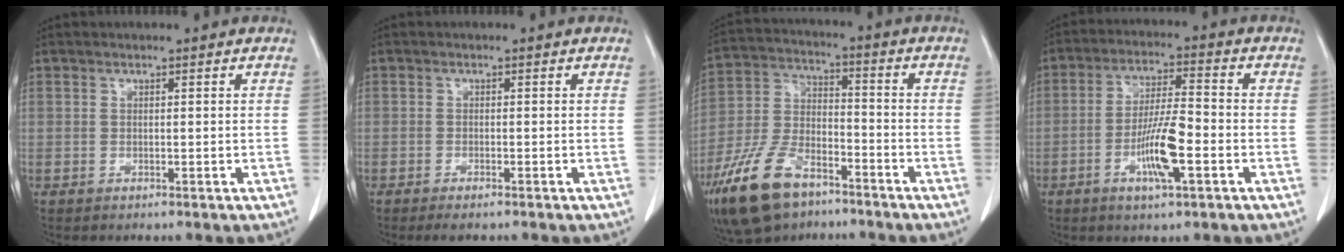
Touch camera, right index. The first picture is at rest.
{"total": 2.0, "force": [-1.5, 0.4, 1.2], "torque": [-0.017, -0.004, -0.022]}
{"total": 14.4, "force": [-9.1, 6.7, 8.9], "torque": [-0.194, -0.007, -0.175]}
{"total": 9.0, "force": [-3.2, 1.3, 8.3], "torque": [-0.156, -0.002, -0.059]}